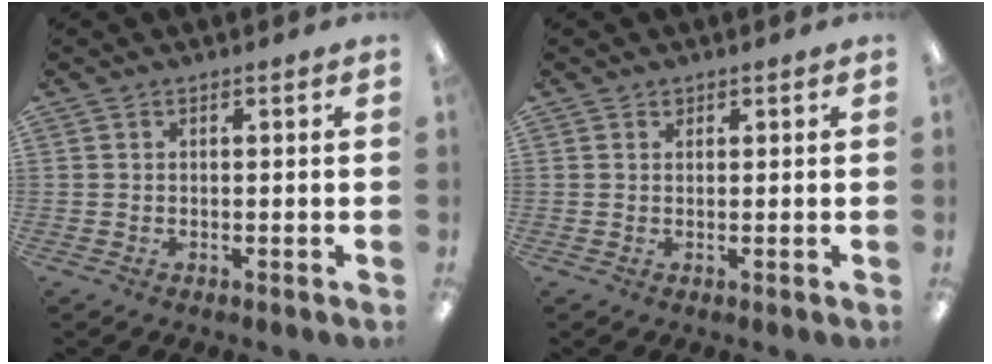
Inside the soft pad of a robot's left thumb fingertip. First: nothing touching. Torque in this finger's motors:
{"motor_torque": [0.06, 0.00, 0.22, -0.25, 0.00]}